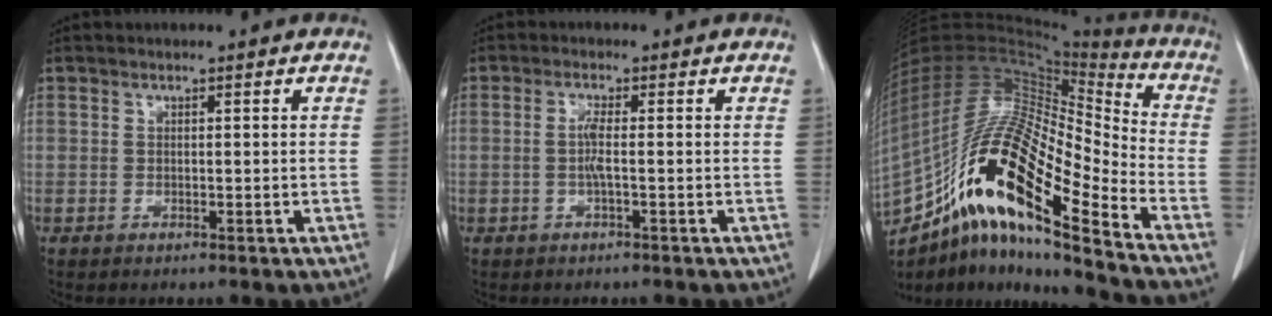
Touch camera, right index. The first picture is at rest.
{"total": 2.1, "force": [-0.3, -0.2, 2.1], "torque": [-0.040, 0.003, -0.006]}
{"total": 25.2, "force": [-14.8, 4.2, 20.0], "torque": [-0.403, -0.008, -0.271]}